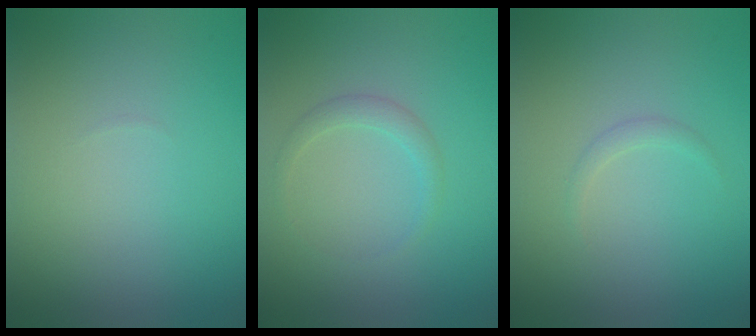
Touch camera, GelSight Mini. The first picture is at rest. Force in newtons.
{"total": 1.4, "press": 1.4, "slide": 0.0}
{"total": 0.7, "press": 0.7, "slide": 0.0}